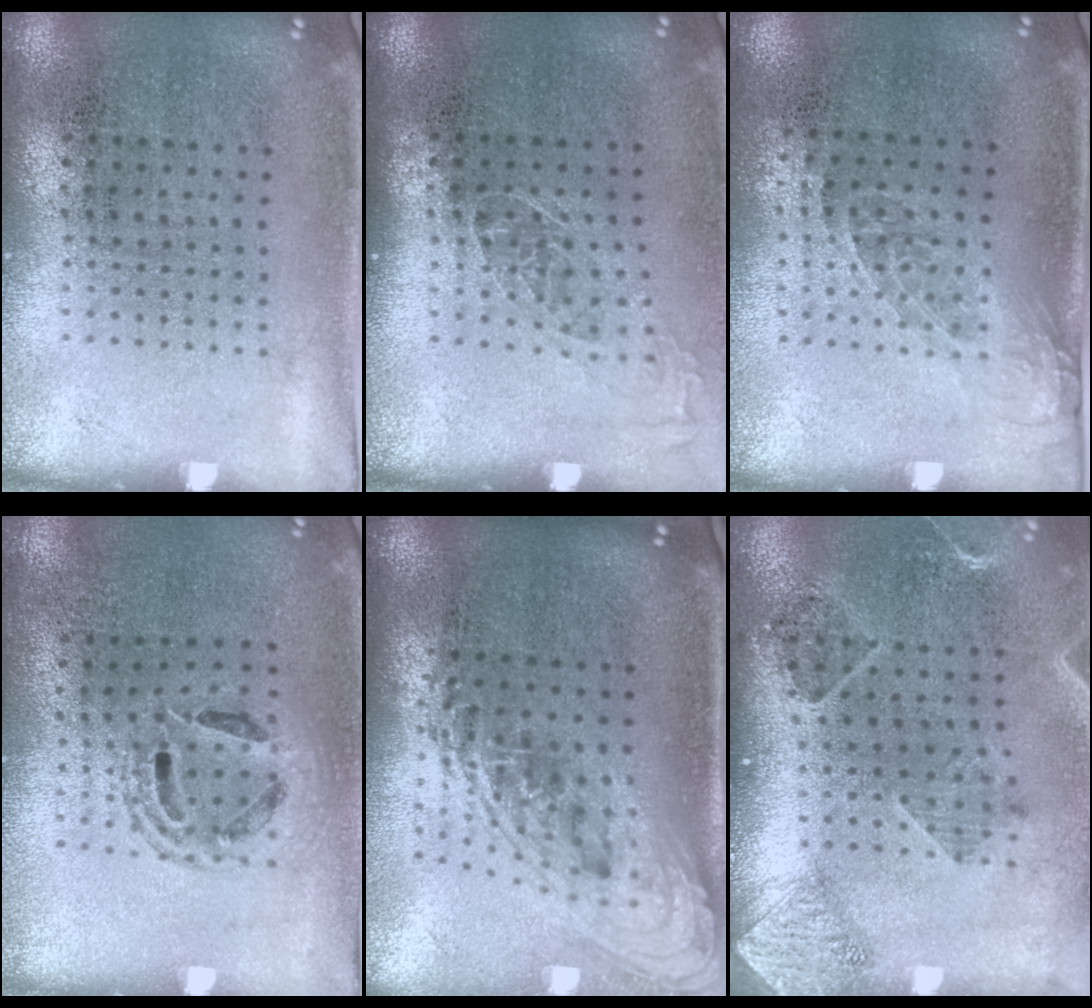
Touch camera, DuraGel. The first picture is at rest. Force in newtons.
{"total": 1.0, "press": 0.9, "slide": 0.5}
{"total": 1.2, "press": 1.0, "slide": 0.7}
{"total": 1.3, "press": 1.1, "slide": 0.6}
{"total": 2.2, "press": 1.6, "slide": 1.6}
{"total": 1.5, "press": 1.5, "slide": 0.3}